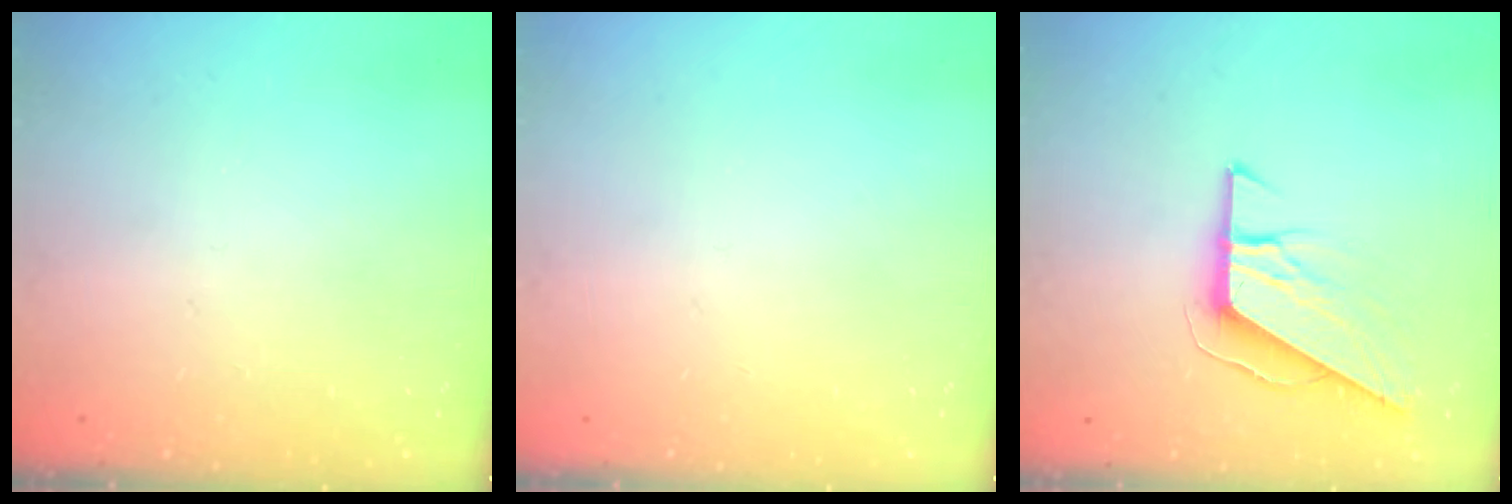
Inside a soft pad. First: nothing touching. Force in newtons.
{"total": 0.0}
{"total": 8.8, "press": 8.8, "slide": 0.4}